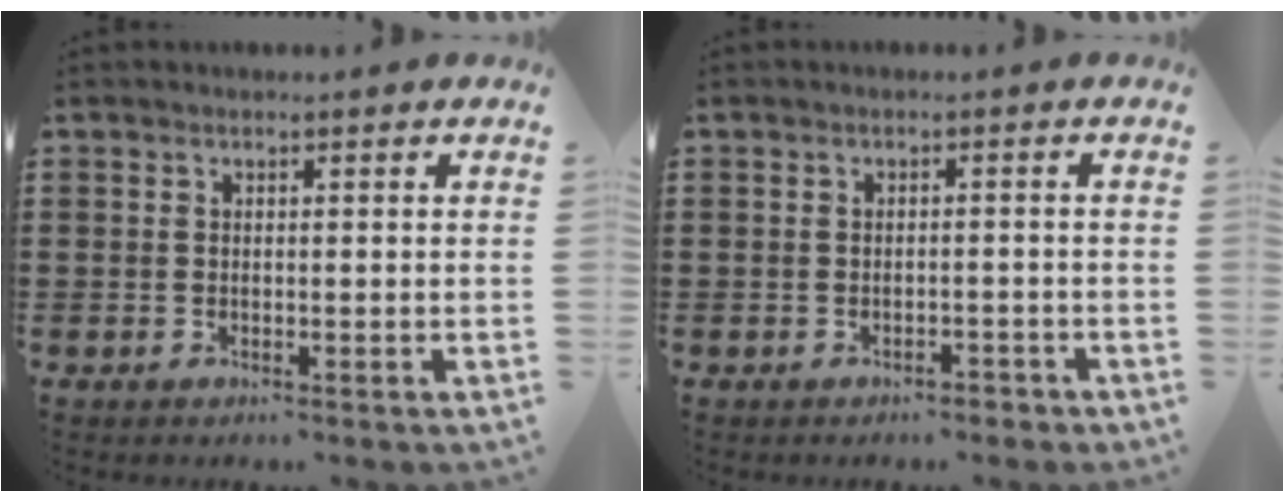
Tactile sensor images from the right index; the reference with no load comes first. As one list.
[{"total": 1.4, "force": [-1.3, 0.3, 0.3], "torque": [-0.012, 0.000, -0.028]}]